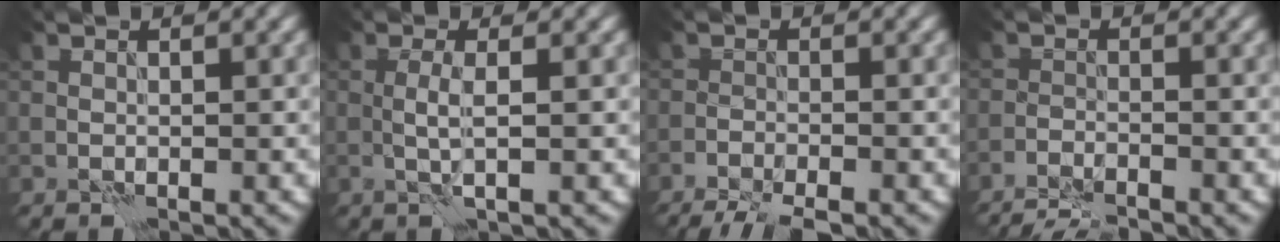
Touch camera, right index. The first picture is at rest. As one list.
[{"total": 1.9, "force": [0.0, 0.3, 1.9], "torque": [-0.040, 0.001, -0.001]}, {"total": 5.5, "force": [-4.7, 1.1, 2.5], "torque": [-0.044, -0.014, -0.078]}, {"total": 4.2, "force": [-4.0, 0.6, 1.3], "torque": [-0.029, -0.008, -0.067]}]